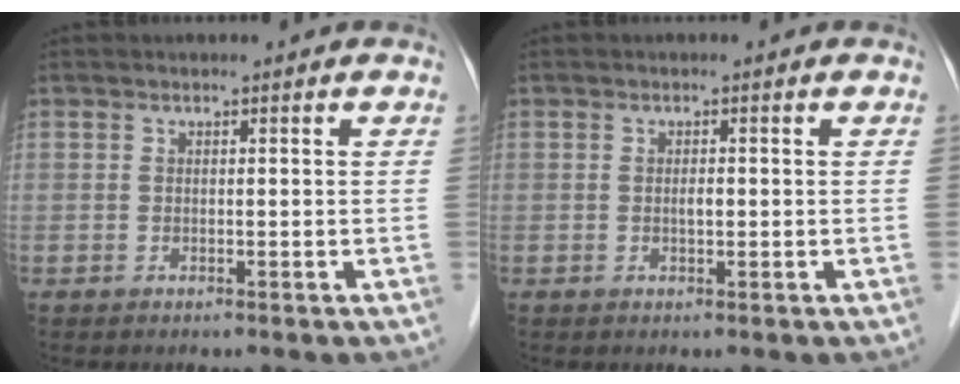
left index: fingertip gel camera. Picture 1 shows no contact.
{"total": 1.0, "force": [-0.1, 0.3, 1.0], "torque": [-0.018, 0.000, -0.001]}